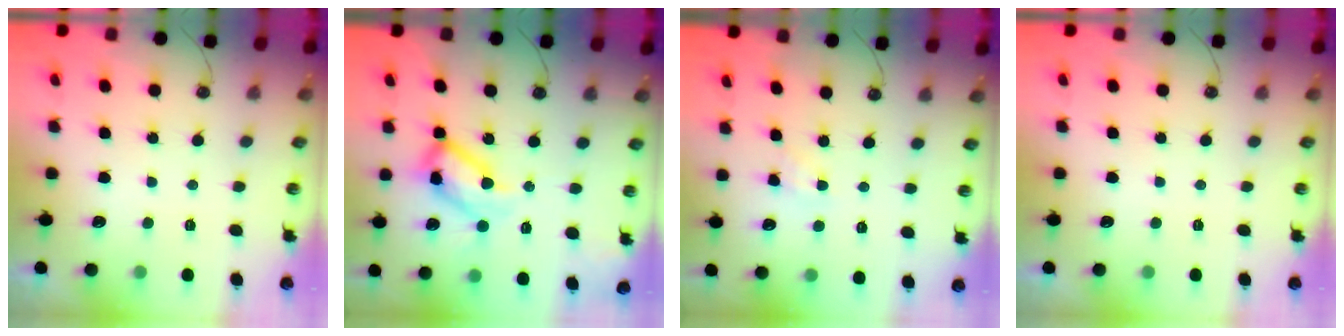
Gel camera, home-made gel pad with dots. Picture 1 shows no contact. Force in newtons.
{"total": 18.0, "press": 17.9, "slide": 1.3}
{"total": 1.8, "press": 1.8, "slide": 0.2}
{"total": 0.0}